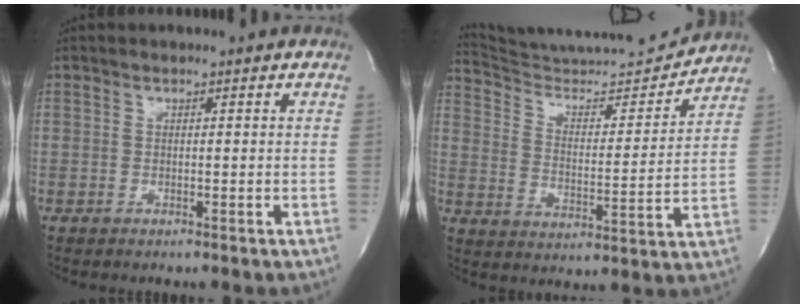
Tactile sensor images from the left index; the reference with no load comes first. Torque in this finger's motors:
{"motor_torque": [0.01, -0.14, 0.09, 0.02]}